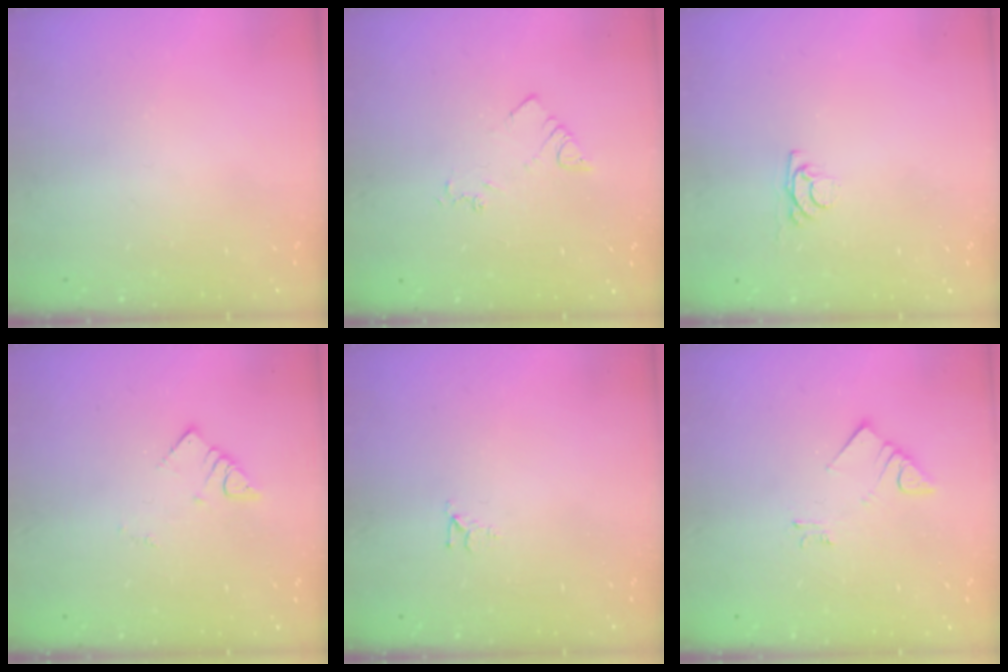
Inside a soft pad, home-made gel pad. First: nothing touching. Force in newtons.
{"total": 2.3, "press": 2.3, "slide": 0.3}
{"total": 3.8, "press": 3.8, "slide": 0.4}
{"total": 2.6, "press": 2.6, "slide": 0.1}
{"total": 3.3, "press": 3.3, "slide": 0.2}
{"total": 3.3, "press": 3.3, "slide": 0.1}